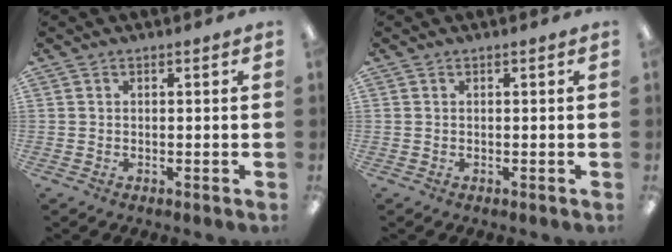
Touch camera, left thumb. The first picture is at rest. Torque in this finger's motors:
{"motor_torque": [0.01, 0.00, 0.05, 0.01, 0.00]}